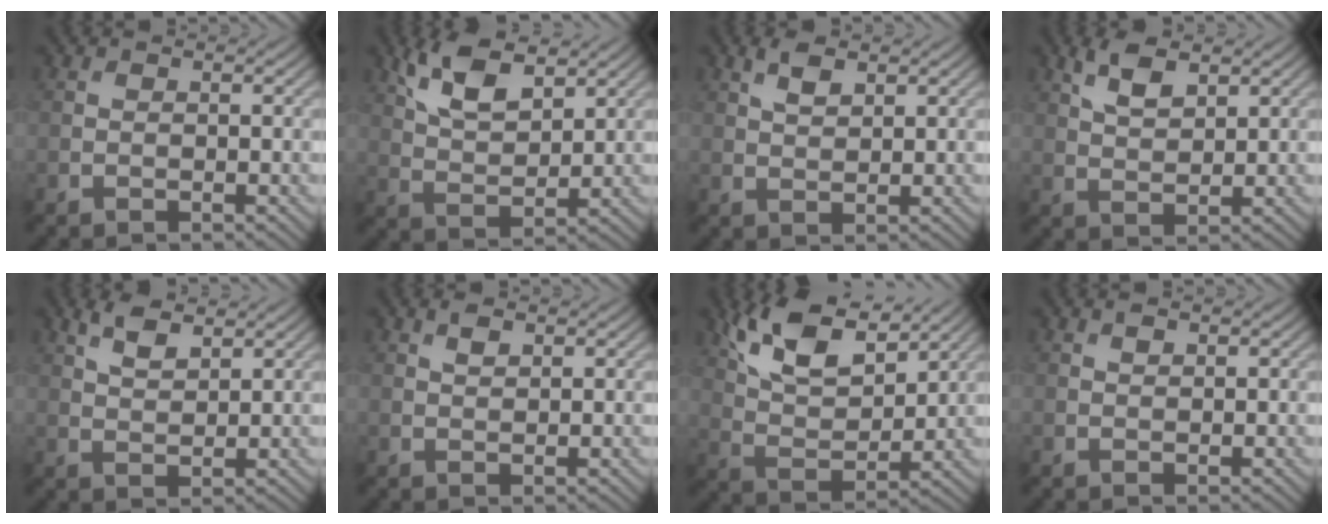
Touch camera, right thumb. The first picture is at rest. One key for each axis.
{"total": 7.7, "fx": 4.6, "fy": 3.2, "fz": 5.2, "tx": -0.118, "ty": 0.002, "tz": 0.095}
{"total": 2.6, "fx": 1.6, "fy": 1.1, "fz": 1.7, "tx": -0.038, "ty": 0.002, "tz": 0.033}
{"total": 4.2, "fx": 2.6, "fy": 1.7, "fz": 2.8, "tx": -0.067, "ty": 0.001, "tz": 0.054}
{"total": 3.6, "fx": 2.5, "fy": 1.3, "fz": 2.3, "tx": -0.054, "ty": 0.001, "tz": 0.052}
{"total": 1.4, "fx": 0.9, "fy": 0.6, "fz": 0.9, "tx": -0.018, "ty": 0.001, "tz": 0.018}
{"total": 11.4, "fx": 7.7, "fy": 4.3, "fz": 7.2, "tx": -0.156, "ty": 0.003, "tz": 0.143}
{"total": 0.7, "fx": 0.5, "fy": 0.3, "fz": 0.4, "tx": -0.008, "ty": -0.001, "tz": 0.009}